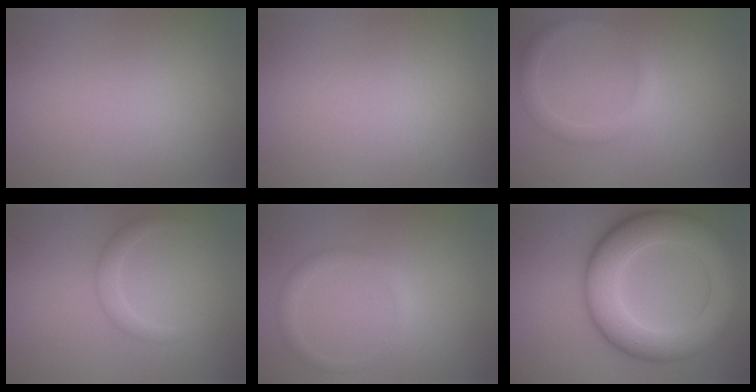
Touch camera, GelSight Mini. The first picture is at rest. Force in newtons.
{"total": 0.0}
{"total": 1.9, "press": 1.9, "slide": 0.1}
{"total": 1.5, "press": 1.5, "slide": 0.0}
{"total": 1.4, "press": 1.4, "slide": 0.1}
{"total": 9.9, "press": 9.9, "slide": 0.3}